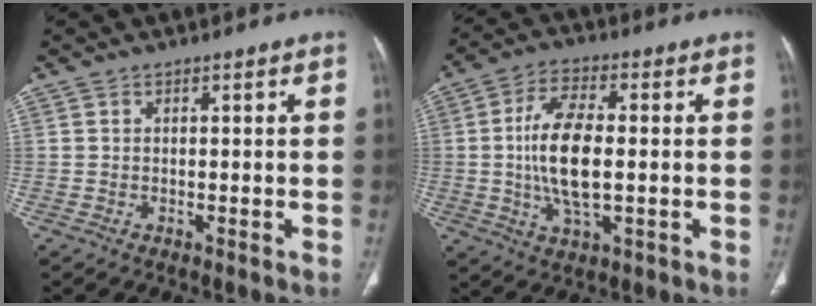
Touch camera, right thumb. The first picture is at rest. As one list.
[{"total": 12.6, "force": [-0.4, 5.5, 11.3], "torque": [-0.220, 0.004, -0.006]}]